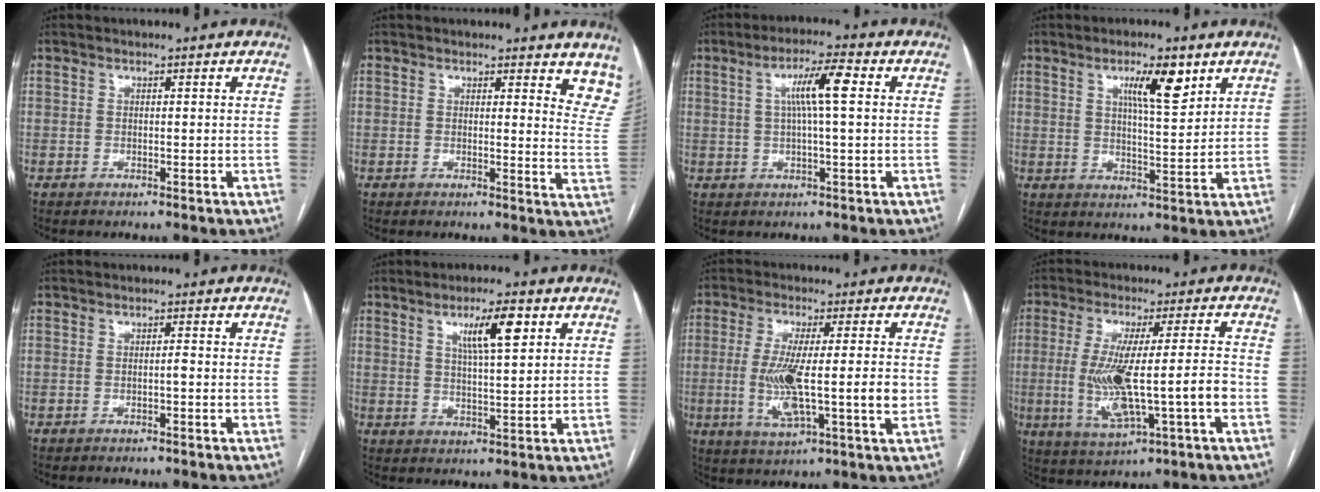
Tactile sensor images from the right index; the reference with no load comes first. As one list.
[{"total": 8.6, "force": [7.6, 2.0, 3.6], "torque": [-0.009, -0.039, 0.055]}, {"total": 7.1, "force": [1.6, 0.2, 6.9], "torque": [-0.120, 0.011, 0.027]}, {"total": 7.5, "force": [4.0, 1.3, 6.2], "torque": [-0.100, -0.002, 0.065]}, {"total": 0.8, "force": [-0.3, 0.0, 0.7], "torque": [-0.012, 0.001, -0.004]}, {"total": 7.4, "force": [3.4, 1.0, 6.5], "torque": [-0.109, 0.003, 0.059]}, {"total": 11.6, "force": [-1.1, 1.3, 11.5], "torque": [-0.215, -0.010, -0.019]}, {"total": 13.1, "force": [-2.3, 1.2, 12.8], "torque": [-0.248, -0.002, -0.034]}]